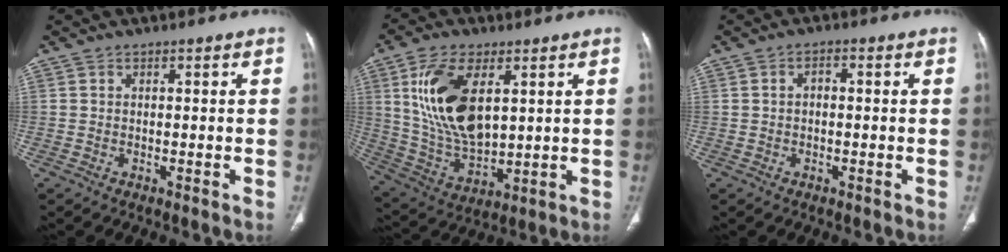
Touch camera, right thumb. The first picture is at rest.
{"total": 17.0, "force": [5.1, 8.8, 13.7], "torque": [-0.260, -0.020, 0.108]}
{"total": 1.7, "force": [0.0, 1.0, 1.3], "torque": [-0.021, 0.008, -0.004]}